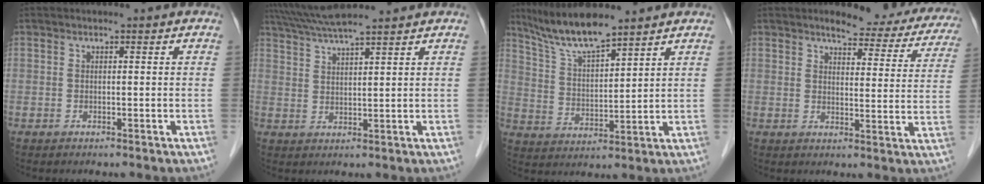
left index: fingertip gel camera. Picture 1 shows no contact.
{"total": 8.0, "force": [7.1, -0.5, 3.6], "torque": [-0.069, 0.030, 0.122]}
{"total": 8.9, "force": [7.8, 0.3, 4.4], "torque": [-0.093, 0.003, 0.154]}
{"total": 13.8, "force": [12.1, 3.9, 5.3], "torque": [-0.033, -0.010, 0.118]}